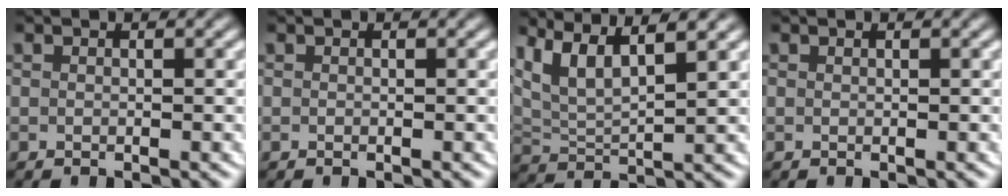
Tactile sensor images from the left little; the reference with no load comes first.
{"total": 0.0}
{"total": 8.6, "force": [3.4, 6.4, 4.6], "torque": [-0.117, 0.001, 0.047]}
{"total": 0.0}